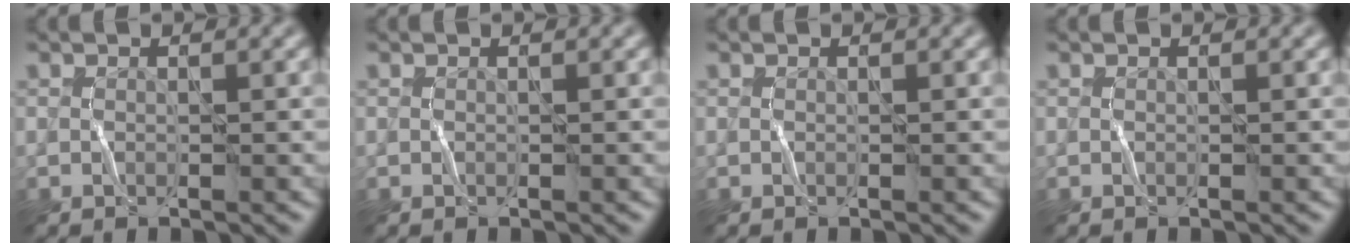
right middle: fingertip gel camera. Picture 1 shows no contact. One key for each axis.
{"total": 0.0}
{"total": 0.0}
{"total": 0.0}